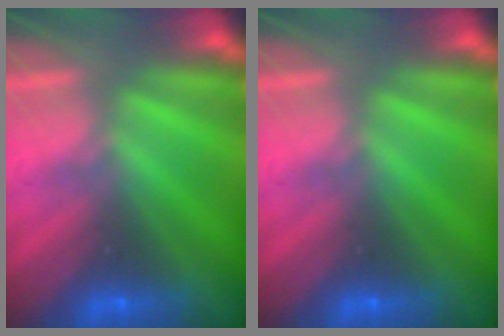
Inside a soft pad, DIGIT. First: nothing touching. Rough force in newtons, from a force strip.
{"total": 0.0}